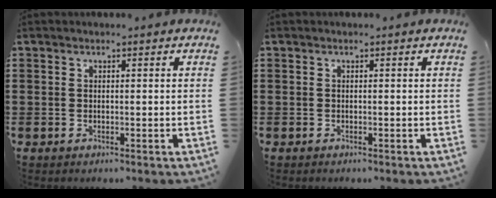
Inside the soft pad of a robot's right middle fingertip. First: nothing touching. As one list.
[{"total": 0.0}]